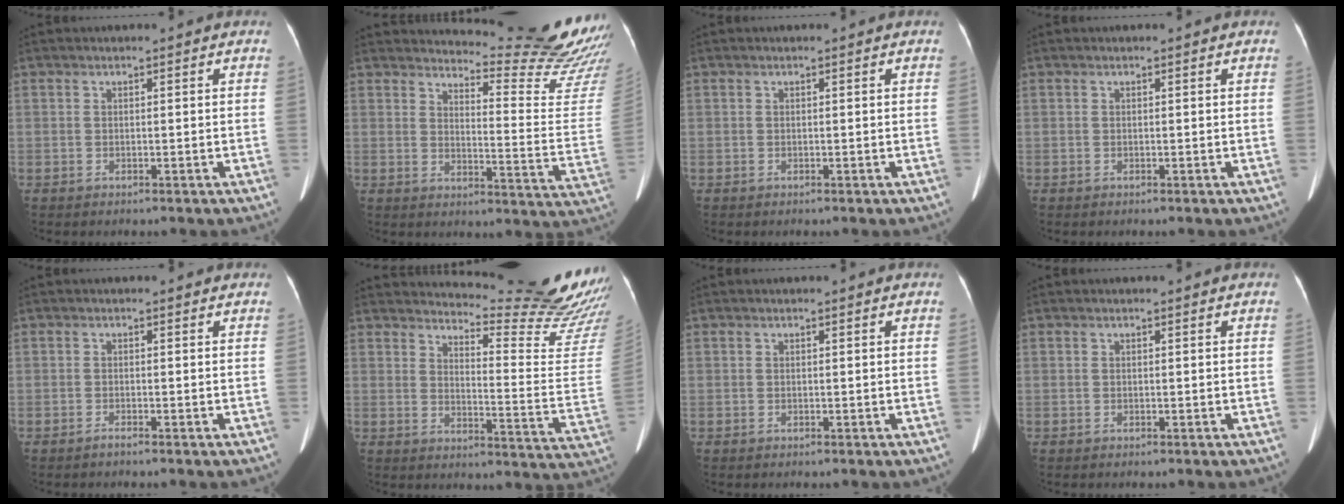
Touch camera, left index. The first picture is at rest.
{"total": 19.3, "force": [18.7, -0.9, 4.9], "torque": [-0.075, -0.173, 0.209]}
{"total": 0.0}
{"total": 0.0}
{"total": 0.7, "force": [0.0, 0.2, 0.7], "torque": [-0.013, 0.004, -0.007]}
{"total": 21.9, "force": [21.0, -0.4, 6.2], "torque": [-0.095, -0.172, 0.238]}
{"total": 0.0}
{"total": 0.0}